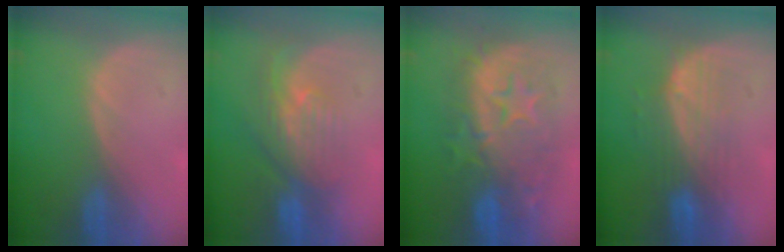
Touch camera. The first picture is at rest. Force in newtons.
{"total": 8.0, "press": 7.1, "slide": 3.7}
{"total": 12.0, "press": 11.9, "slide": 1.2}
{"total": 7.7, "press": 6.9, "slide": 3.5}